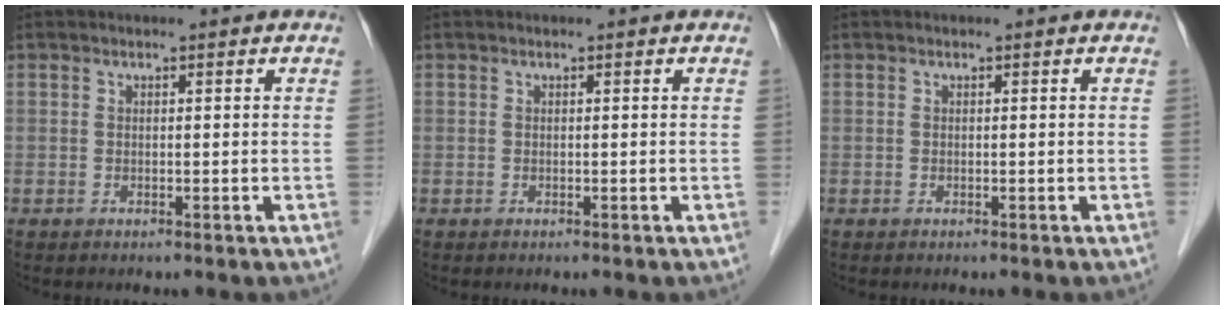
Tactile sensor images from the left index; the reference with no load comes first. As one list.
[{"total": 0.0}, {"total": 0.0}]